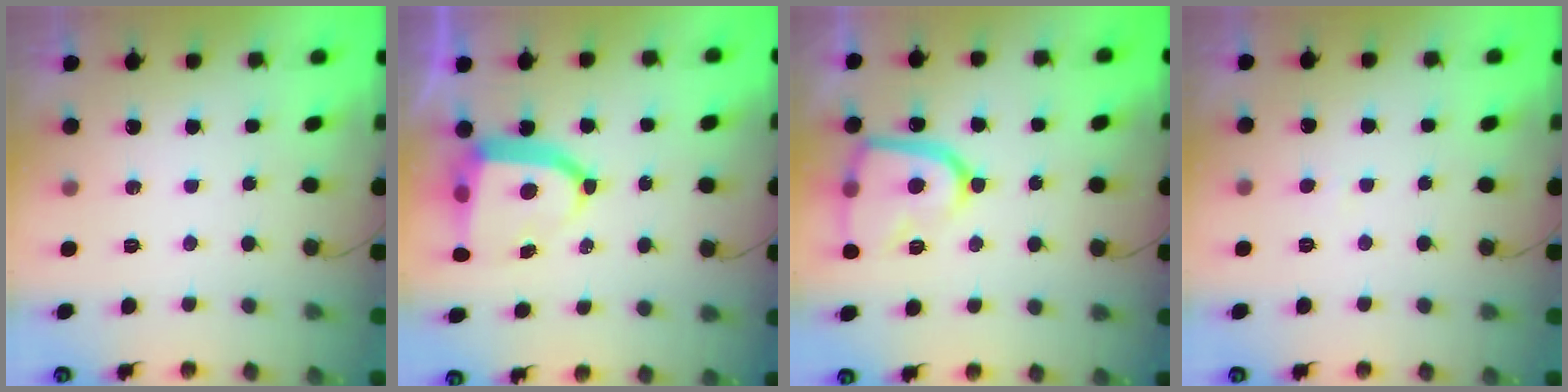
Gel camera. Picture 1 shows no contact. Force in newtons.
{"total": 10.7, "press": 10.6, "slide": 1.4}
{"total": 15.8, "press": 15.7, "slide": 1.3}
{"total": 0.7, "press": 0.7, "slide": 0.1}